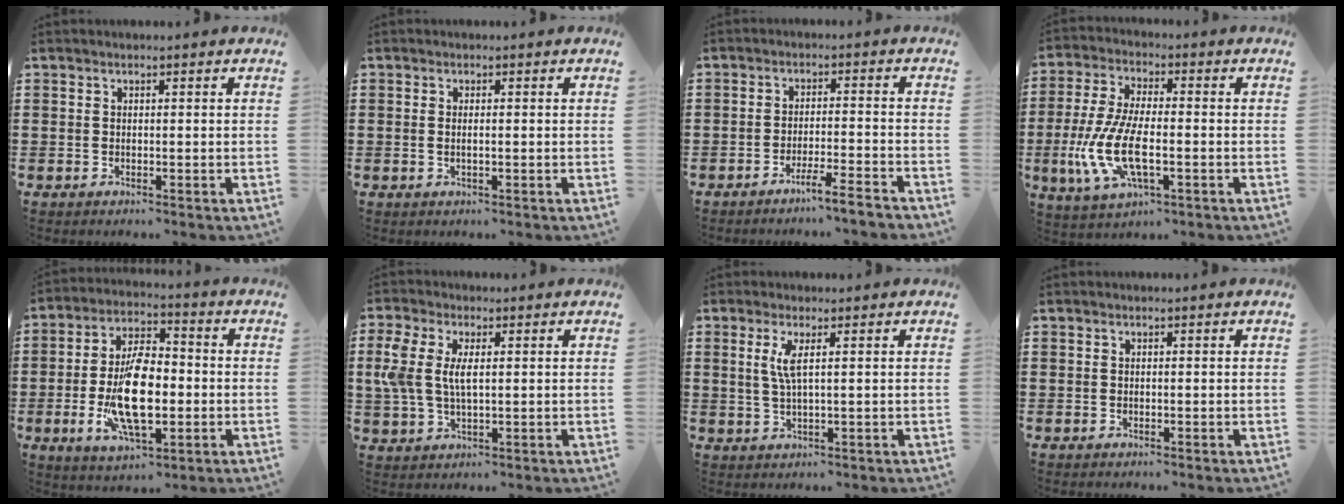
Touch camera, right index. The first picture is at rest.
{"total": 1.0, "force": [0.0, 0.1, 1.0], "torque": [-0.018, -0.001, 0.001]}
{"total": 4.3, "force": [-3.8, -0.6, 1.9], "torque": [-0.030, -0.010, -0.071]}
{"total": 10.6, "force": [-2.8, 4.1, 9.4], "torque": [-0.223, -0.017, -0.057]}
{"total": 13.2, "force": [-2.2, 5.9, 11.6], "torque": [-0.238, -0.010, -0.041]}
{"total": 6.0, "force": [1.2, 2.9, 5.1], "torque": [-0.128, 0.001, 0.013]}
{"total": 3.4, "force": [1.0, 0.2, 3.2], "torque": [-0.075, -0.005, 0.012]}
{"total": 0.0}